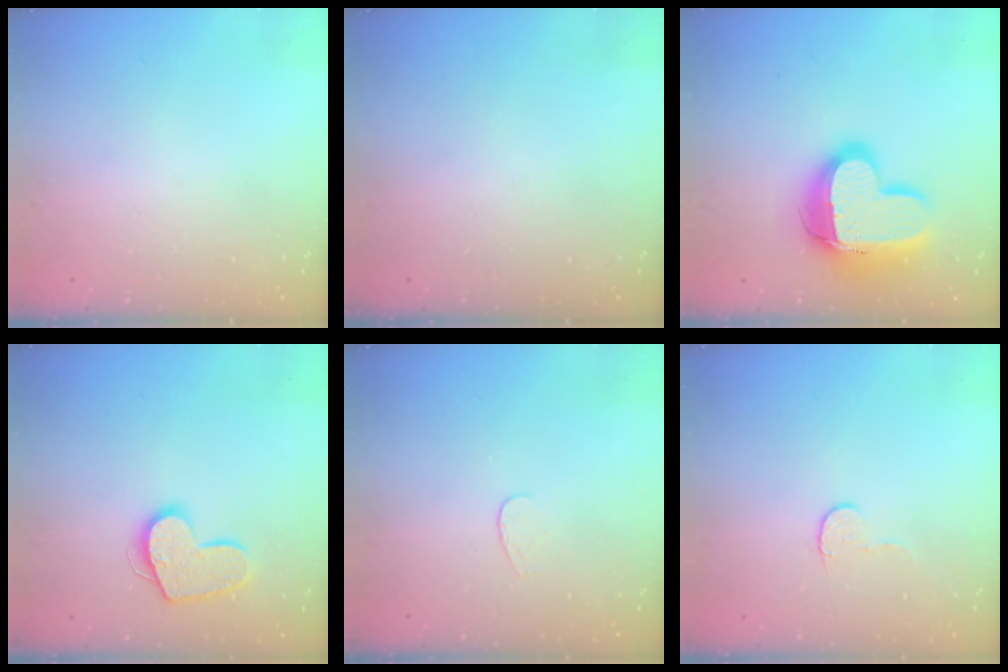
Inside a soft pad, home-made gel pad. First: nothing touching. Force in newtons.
{"total": 0.0}
{"total": 17.0, "press": 17.0, "slide": 1.2}
{"total": 13.9, "press": 13.8, "slide": 1.1}
{"total": 3.5, "press": 3.5, "slide": 0.3}
{"total": 4.7, "press": 4.7, "slide": 0.5}